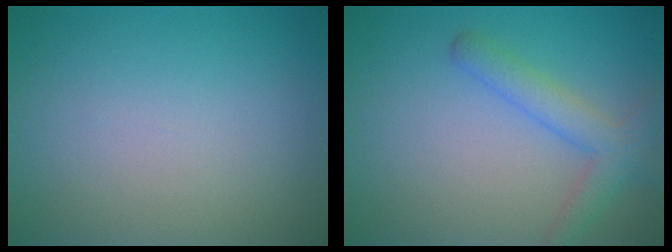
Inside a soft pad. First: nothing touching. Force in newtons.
{"total": 3.2, "press": 3.2, "slide": 0.2}